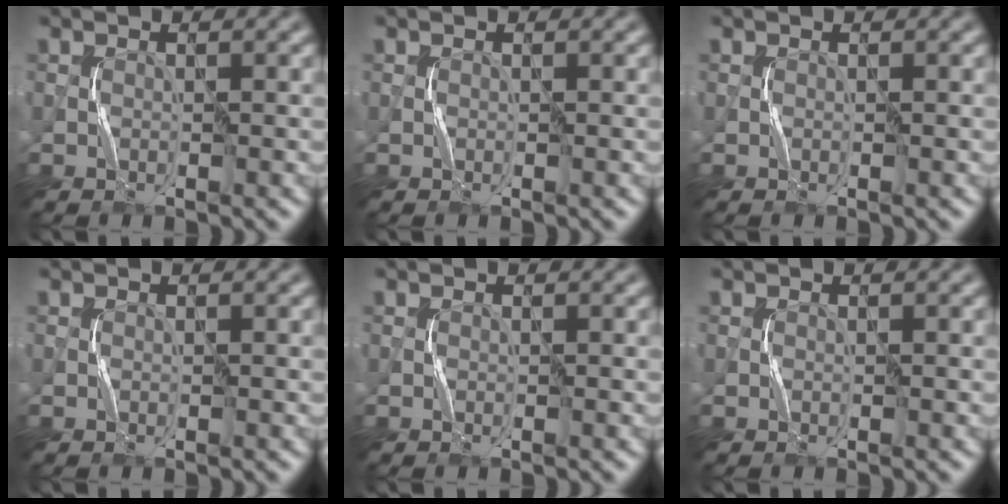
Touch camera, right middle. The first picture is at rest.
{"total": 0.0}
{"total": 0.0}
{"total": 0.0}
{"total": 0.0}
{"total": 0.0}